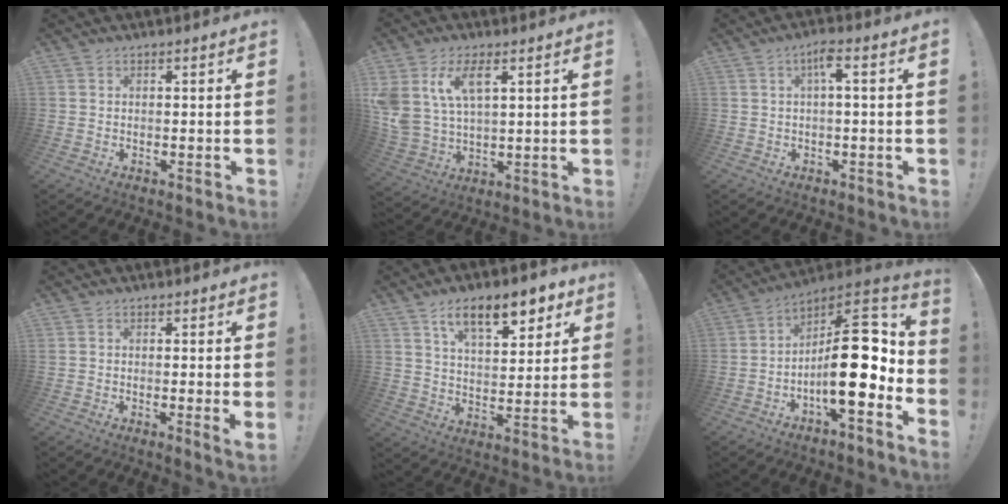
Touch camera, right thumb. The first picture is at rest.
{"total": 11.1, "force": [5.5, 5.8, 7.6], "torque": [-0.163, -0.020, 0.102]}
{"total": 4.5, "force": [0.5, 0.4, 4.4], "torque": [-0.070, -0.003, 0.001]}
{"total": 2.5, "force": [0.5, 0.0, 2.5], "torque": [-0.027, -0.011, 0.007]}
{"total": 14.0, "force": [8.2, 5.9, 9.6], "torque": [-0.139, -0.038, 0.139]}
{"total": 21.0, "force": [-2.8, 7.9, 19.2], "torque": [-0.301, 0.019, -0.039]}